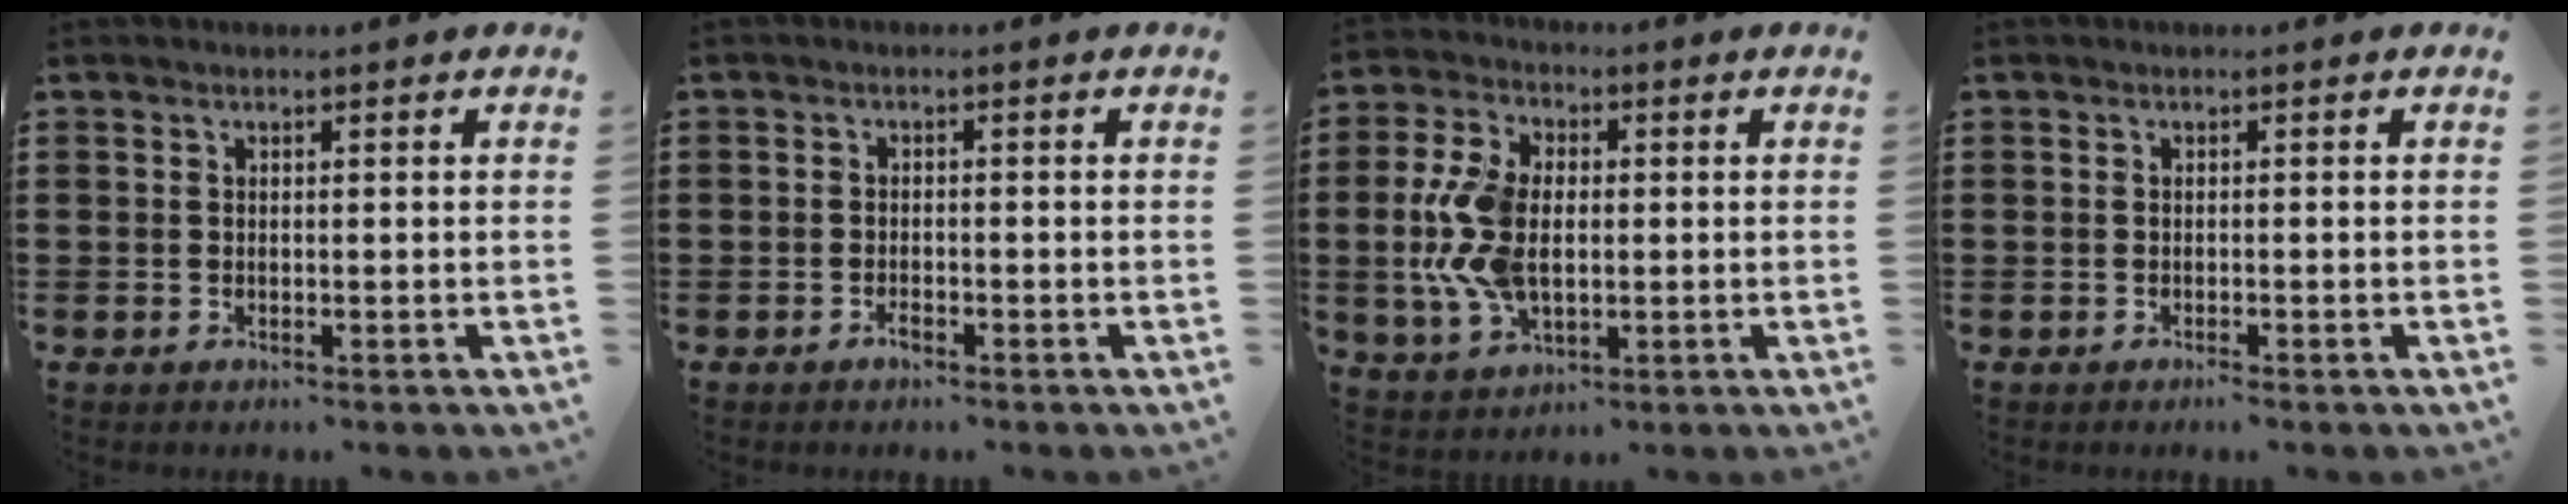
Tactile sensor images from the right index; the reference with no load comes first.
{"total": 1.3, "force": [-0.9, 0.5, 0.7], "torque": [-0.016, -0.003, -0.017]}
{"total": 10.3, "force": [-0.4, 6.2, 8.3], "torque": [-0.200, 0.003, -0.012]}
{"total": 0.6, "force": [-0.4, 0.0, 0.4], "torque": [-0.009, -0.003, -0.008]}